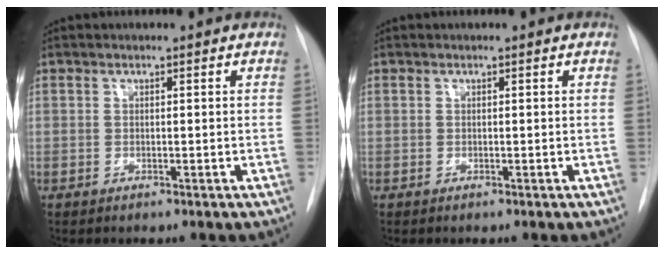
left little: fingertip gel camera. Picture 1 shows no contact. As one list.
[{"total": 0.0}]